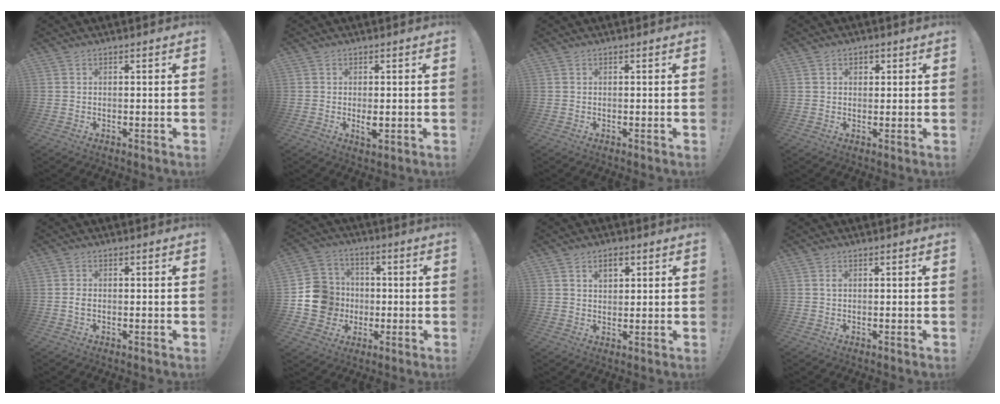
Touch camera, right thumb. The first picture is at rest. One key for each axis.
{"total": 2.9, "fx": -0.2, "fy": 1.8, "fz": 2.3, "tx": -0.021, "ty": -0.002, "tz": -0.002}
{"total": 0.0}
{"total": 2.1, "fx": 0.7, "fy": 1.8, "fz": 0.8, "tx": -0.004, "ty": 0.000, "tz": 0.009}
{"total": 1.5, "fx": -0.4, "fy": 0.8, "fz": 1.2, "tx": -0.022, "ty": 0.003, "tz": -0.007}
{"total": 14.4, "fx": -2.0, "fy": 13.4, "fz": 4.8, "tx": -0.055, "ty": 0.024, "tz": -0.025}
{"total": 4.3, "fx": 2.0, "fy": 2.9, "fz": 2.4, "tx": -0.025, "ty": -0.005, "tz": 0.032}
{"total": 0.5, "fx": 0.1, "fy": 0.3, "fz": 0.4, "tx": -0.011, "ty": 0.004, "tz": 0.001}